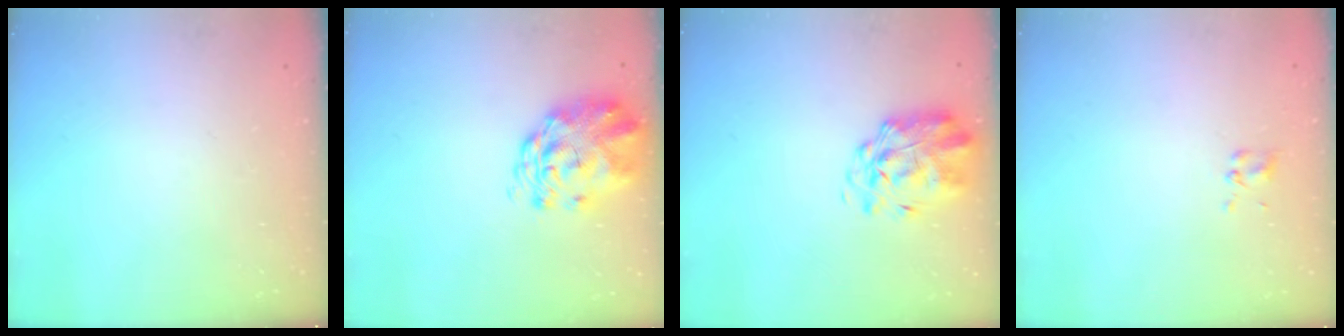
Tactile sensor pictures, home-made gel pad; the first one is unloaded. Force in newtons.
{"total": 3.4, "press": 3.2, "slide": 1.1}
{"total": 2.0, "press": 1.8, "slide": 0.9}
{"total": 1.8, "press": 1.6, "slide": 0.8}